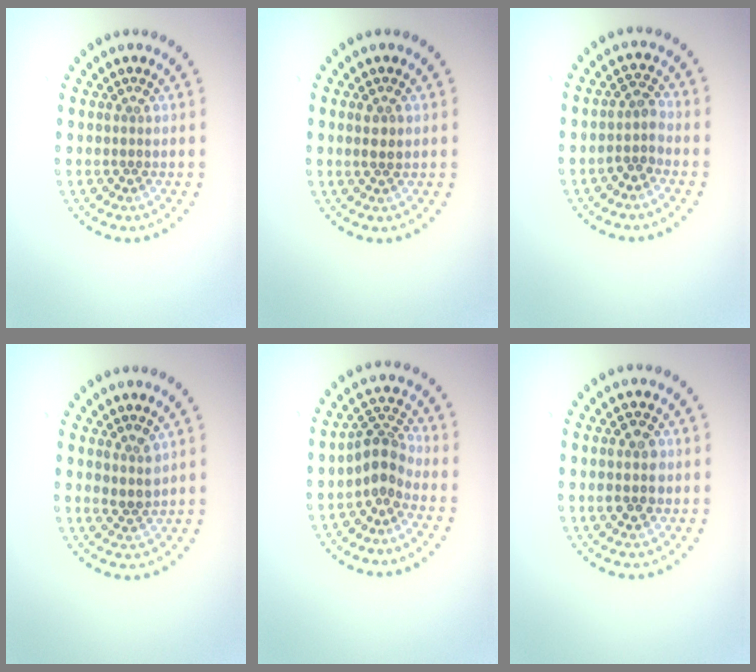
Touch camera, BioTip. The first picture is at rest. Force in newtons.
{"total": 1.3, "press": 1.3, "slide": 0.2}
{"total": 1.9, "press": 1.5, "slide": 1.1}
{"total": 1.8, "press": 1.5, "slide": 1.1}
{"total": 2.9, "press": 2.4, "slide": 1.7}
{"total": 2.8, "press": 2.8, "slide": 0.2}